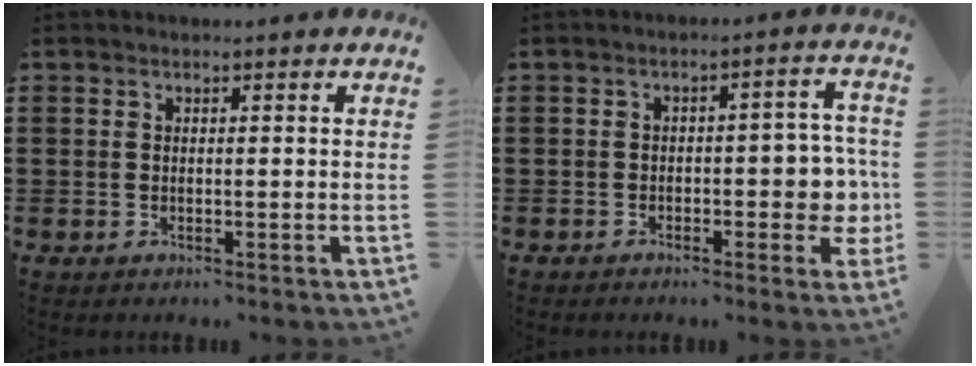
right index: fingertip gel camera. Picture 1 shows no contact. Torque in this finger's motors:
{"motor_torque": [0.57, 0.57, 0.50, 0.03]}